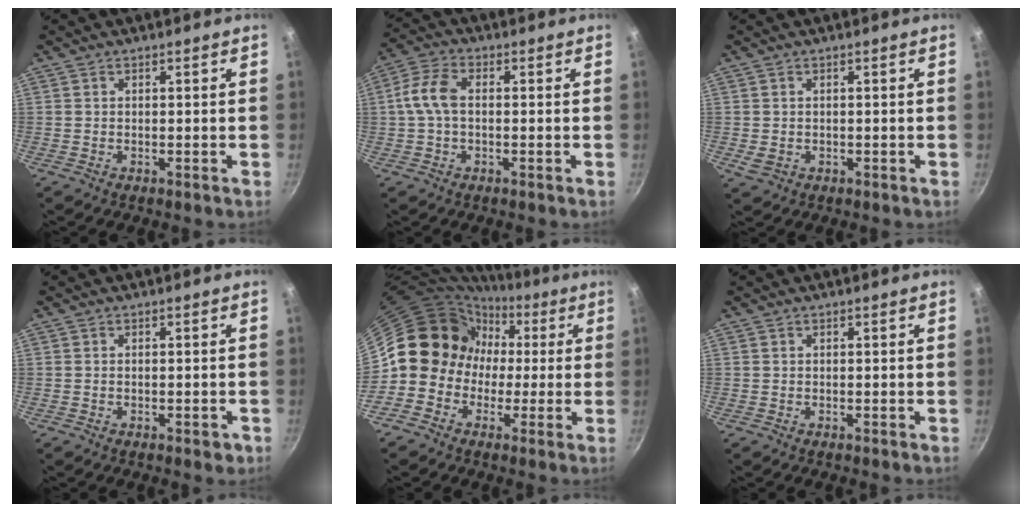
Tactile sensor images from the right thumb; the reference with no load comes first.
{"total": 6.8, "force": [0.2, 4.2, 5.4], "torque": [-0.115, 0.023, -0.005]}
{"total": 2.0, "force": [-0.2, 1.6, 1.2], "torque": [-0.022, -0.001, 0.003]}
{"total": 1.9, "force": [-0.9, 0.9, 1.4], "torque": [-0.018, 0.006, -0.009]}
{"total": 11.7, "force": [0.2, 11.0, 4.1], "torque": [-0.017, 0.034, -0.019]}
{"total": 0.0}